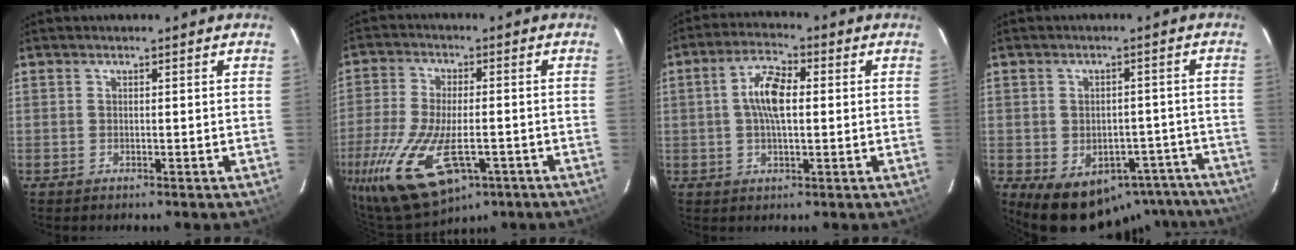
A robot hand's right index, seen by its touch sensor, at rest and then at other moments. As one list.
[{"total": 19.3, "force": [-8.7, 9.0, 14.7], "torque": [-0.322, -0.052, -0.143]}, {"total": 7.2, "force": [0.5, 2.9, 6.5], "torque": [-0.126, 0.016, 0.008]}, {"total": 16.0, "force": [-11.7, 9.4, 5.5], "torque": [-0.094, 0.033, -0.111]}]